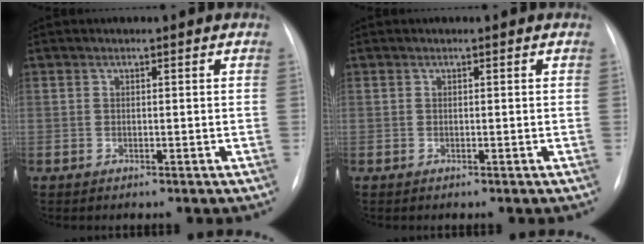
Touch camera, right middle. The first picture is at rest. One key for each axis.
{"total": 0.0}